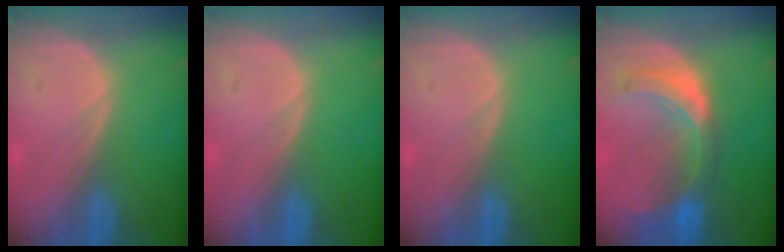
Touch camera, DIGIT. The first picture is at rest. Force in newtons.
{"total": 0.0}
{"total": 0.0}
{"total": 8.0, "press": 7.1, "slide": 3.8}